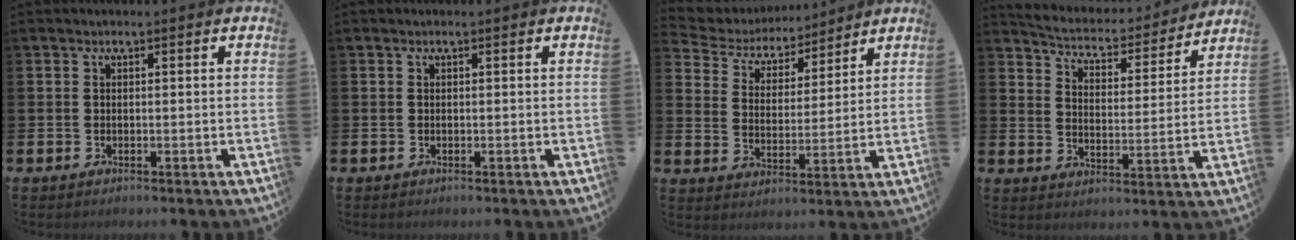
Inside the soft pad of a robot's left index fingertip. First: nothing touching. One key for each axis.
{"total": 0.0}
{"total": 5.4, "fx": 5.1, "fy": 2.0, "fz": 0.4, "tx": -0.044, "ty": -0.034, "tz": 0.086}
{"total": 5.8, "fx": 5.6, "fy": 1.0, "fz": 1.0, "tx": -0.055, "ty": -0.046, "tz": 0.094}